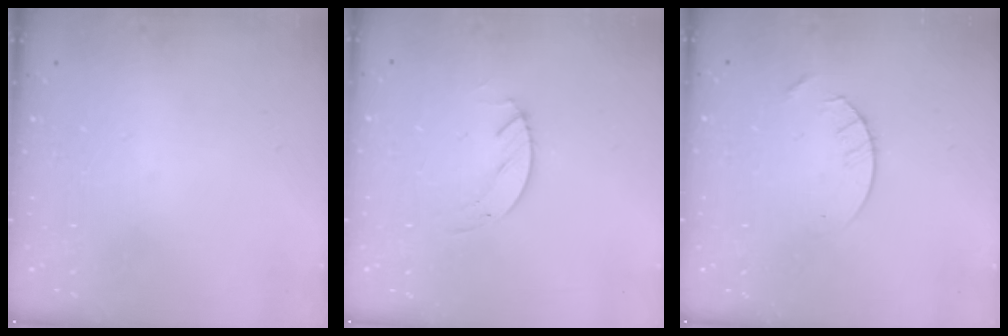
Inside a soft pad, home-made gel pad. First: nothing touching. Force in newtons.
{"total": 2.1, "press": 2.1, "slide": 0.2}
{"total": 3.8, "press": 3.7, "slide": 0.5}